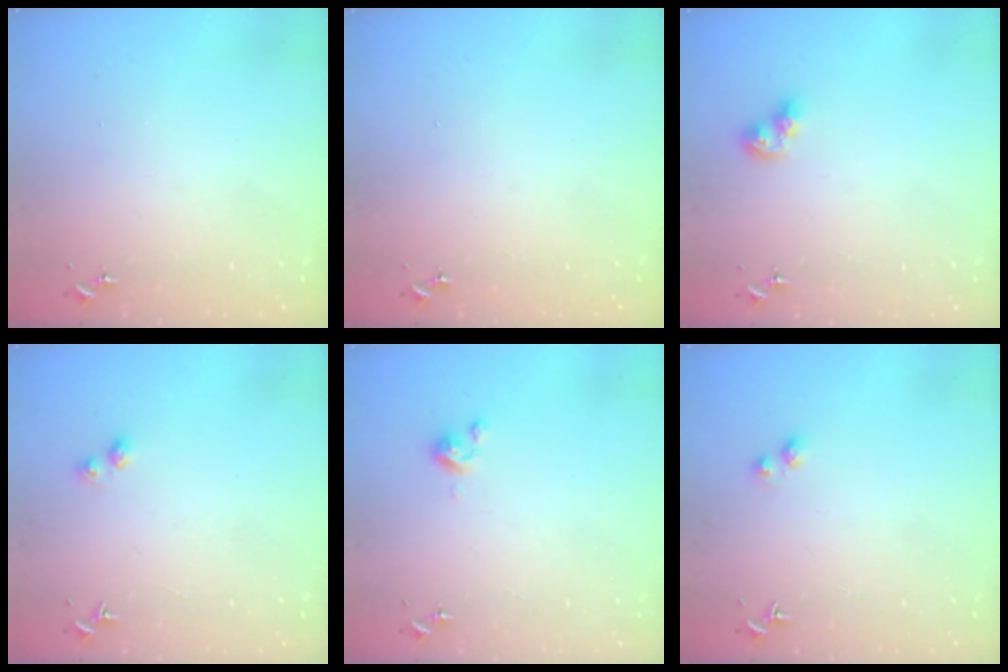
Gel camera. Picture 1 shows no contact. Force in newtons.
{"total": 0.0}
{"total": 6.6, "press": 6.6, "slide": 0.6}
{"total": 3.4, "press": 3.4, "slide": 0.1}
{"total": 5.0, "press": 5.0, "slide": 0.4}
{"total": 3.0, "press": 3.0, "slide": 0.4}